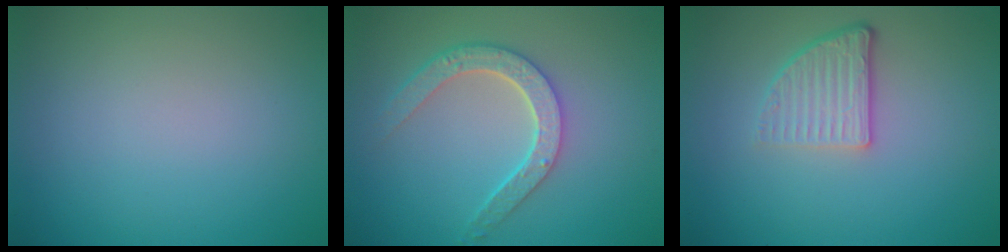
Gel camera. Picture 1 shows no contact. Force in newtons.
{"total": 4.5, "press": 3.5, "slide": 2.9}
{"total": 3.8, "press": 2.6, "slide": 2.8}